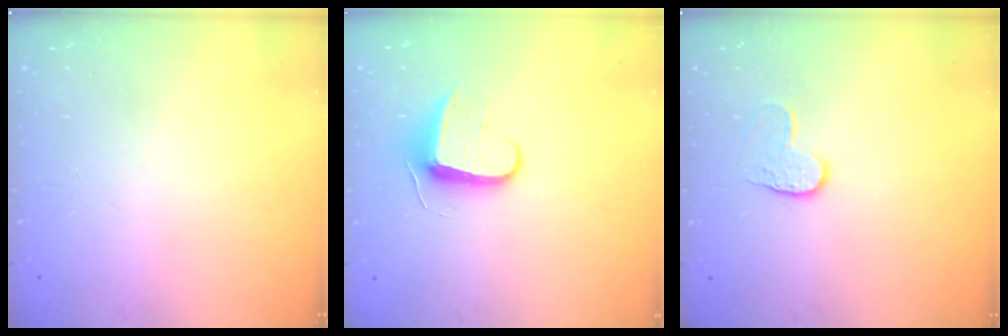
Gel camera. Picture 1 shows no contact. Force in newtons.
{"total": 8.7, "press": 8.7, "slide": 0.5}
{"total": 6.4, "press": 6.4, "slide": 0.6}